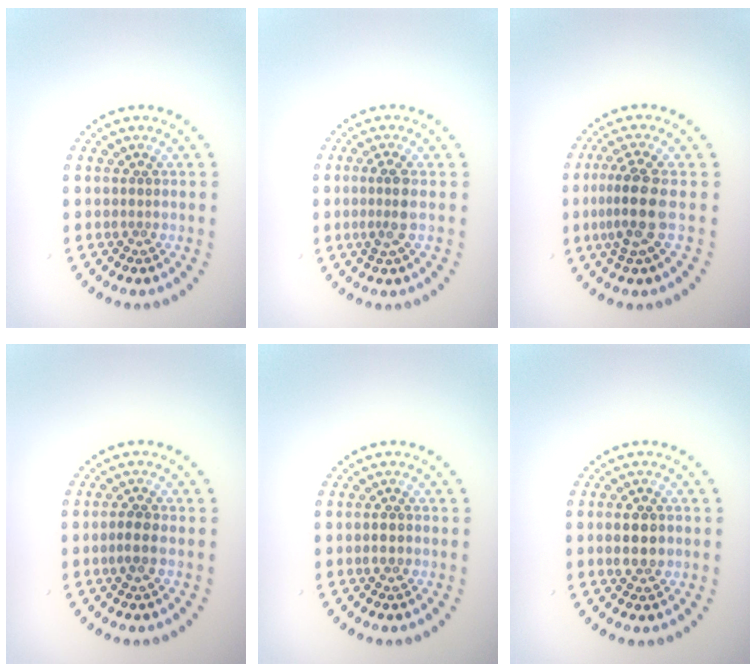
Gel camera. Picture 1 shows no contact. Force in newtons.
{"total": 2.2, "press": 2.0, "slide": 1.0}
{"total": 3.9, "press": 3.2, "slide": 2.1}
{"total": 1.1, "press": 1.0, "slide": 0.5}
{"total": 1.0, "press": 0.9, "slide": 0.1}
{"total": 2.9, "press": 2.9, "slide": 0.2}